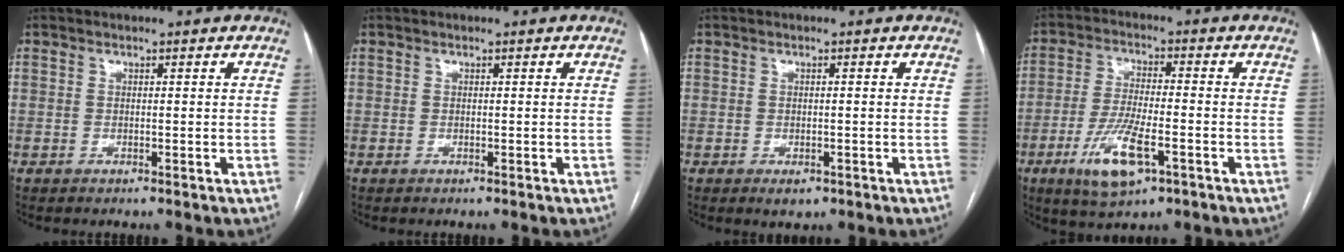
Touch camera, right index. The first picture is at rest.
{"total": 0.0}
{"total": 1.8, "force": [-0.9, 1.0, 1.1], "torque": [-0.009, 0.000, -0.004]}
{"total": 9.9, "force": [-4.4, 2.5, 8.4], "torque": [-0.169, -0.014, -0.074]}